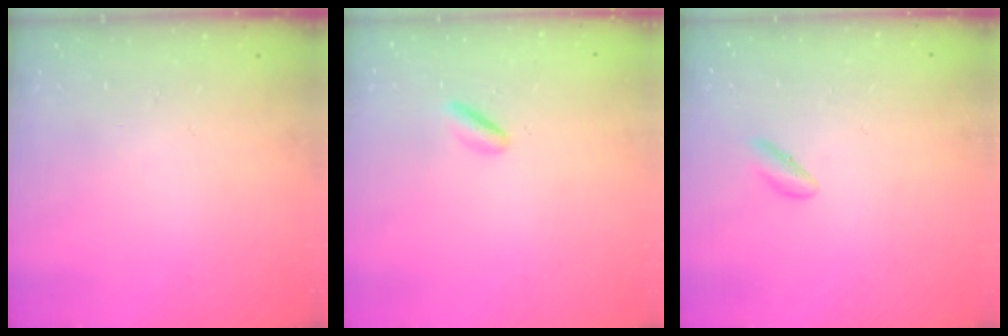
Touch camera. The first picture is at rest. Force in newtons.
{"total": 2.4, "press": 2.4, "slide": 0.5}
{"total": 2.1, "press": 2.0, "slide": 0.7}